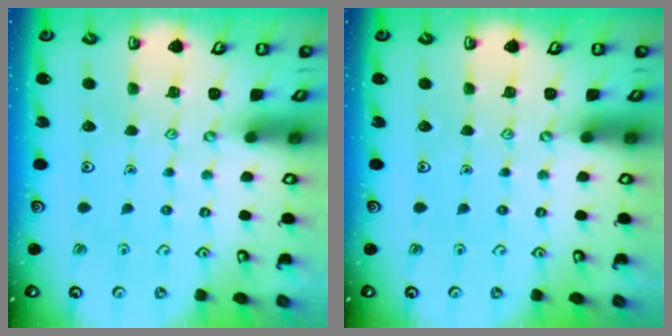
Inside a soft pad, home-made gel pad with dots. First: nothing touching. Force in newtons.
{"total": 0.0}